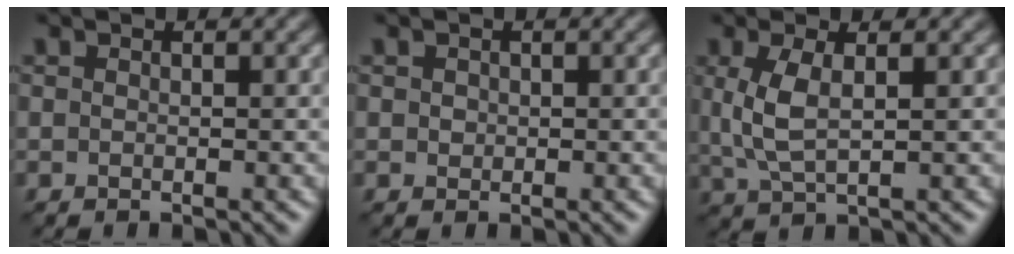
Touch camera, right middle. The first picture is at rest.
{"total": 0.7, "force": [0.2, 0.6, 0.2], "torque": [-0.003, -0.001, 0.004]}
{"total": 3.5, "force": [0.7, 1.2, 3.2], "torque": [-0.078, -0.001, 0.018]}